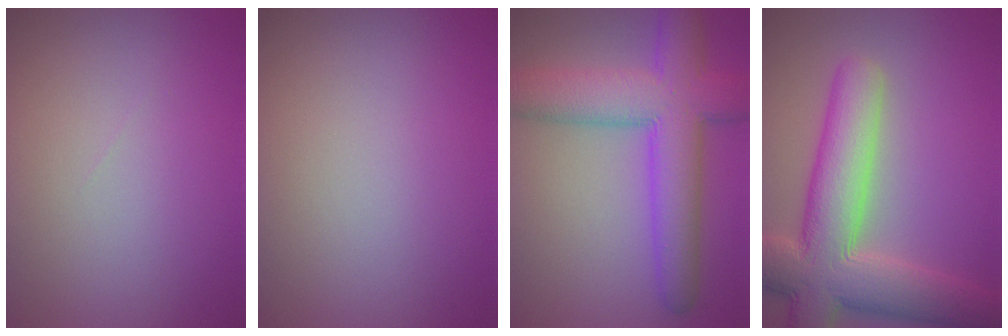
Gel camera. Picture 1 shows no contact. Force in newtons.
{"total": 0.0}
{"total": 9.2, "press": 9.2, "slide": 0.2}
{"total": 9.9, "press": 9.9, "slide": 0.8}